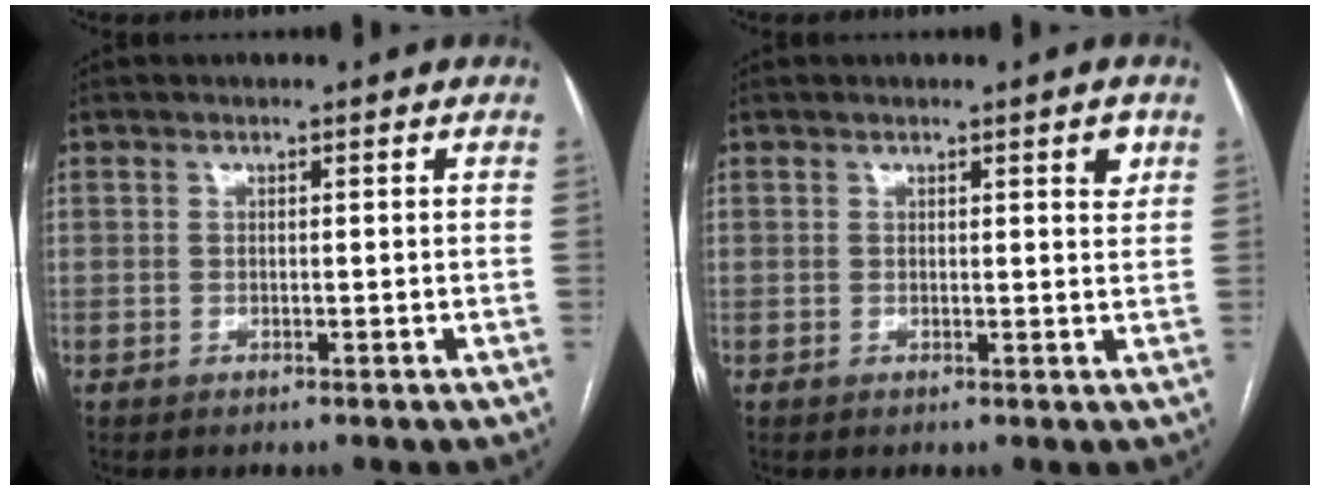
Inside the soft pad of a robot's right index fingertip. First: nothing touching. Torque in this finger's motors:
{"motor_torque": [0.29, 0.18, 0.02, 0.01]}